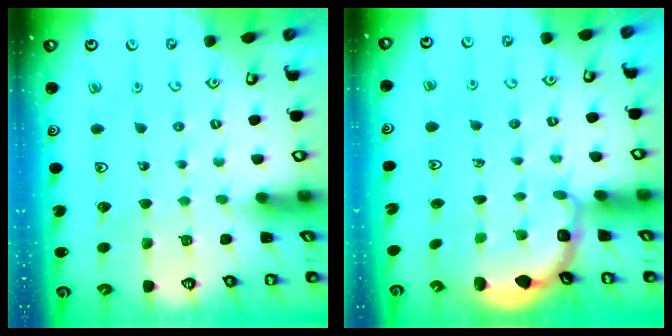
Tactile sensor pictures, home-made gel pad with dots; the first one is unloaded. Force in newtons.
{"total": 2.7, "press": 2.1, "slide": 1.7}